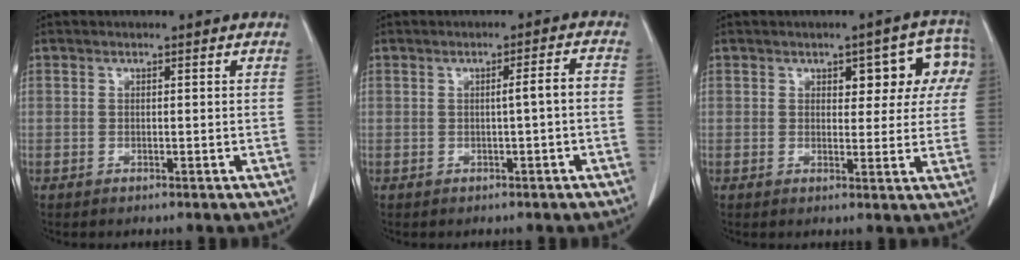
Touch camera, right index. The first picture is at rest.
{"total": 2.7, "force": [-0.5, -0.1, 2.6], "torque": [-0.036, 0.003, -0.008]}
{"total": 7.6, "force": [2.7, 3.8, 6.1], "torque": [-0.053, 0.027, 0.029]}